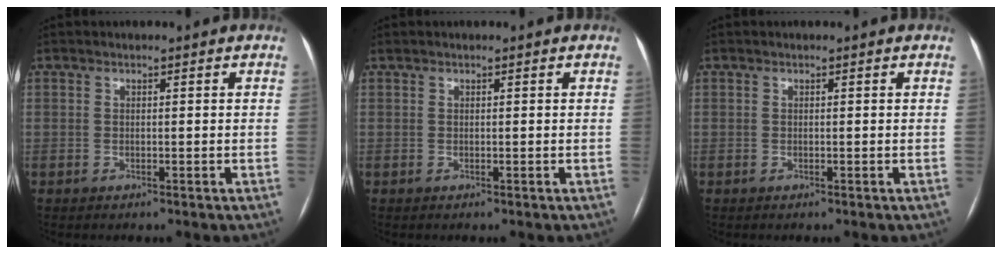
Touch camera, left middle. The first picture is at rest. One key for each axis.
{"total": 0.0}
{"total": 0.0}